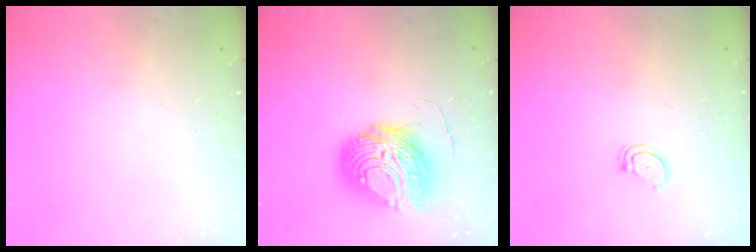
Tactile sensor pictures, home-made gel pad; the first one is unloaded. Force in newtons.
{"total": 12.2, "press": 12.1, "slide": 1.3}
{"total": 2.4, "press": 2.4, "slide": 0.2}